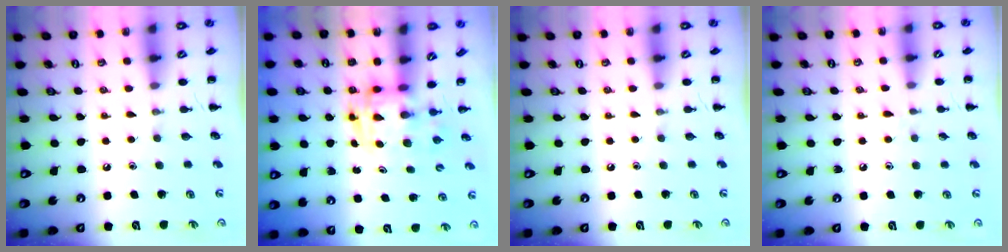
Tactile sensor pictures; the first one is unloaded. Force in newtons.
{"total": 2.8, "press": 2.7, "slide": 0.5}
{"total": 0.0}
{"total": 4.4, "press": 4.1, "slide": 1.6}